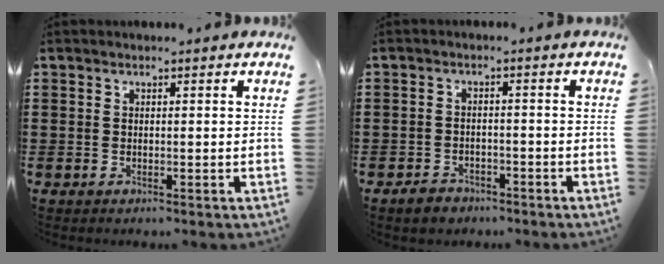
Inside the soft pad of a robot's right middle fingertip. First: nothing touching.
{"total": 2.4, "force": [-2.2, 1.0, 0.4], "torque": [-0.014, 0.006, -0.046]}